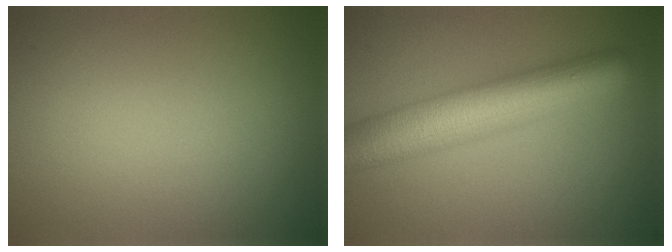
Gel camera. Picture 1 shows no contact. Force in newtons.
{"total": 9.3, "press": 9.3, "slide": 0.2}